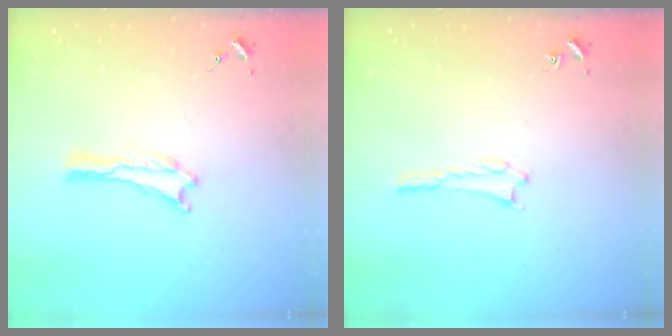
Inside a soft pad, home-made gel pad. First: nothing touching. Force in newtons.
{"total": 1.4, "press": 1.4, "slide": 0.2}